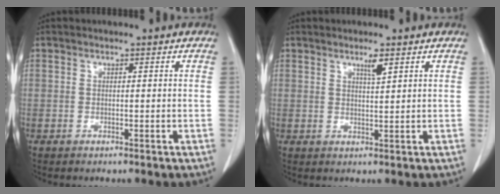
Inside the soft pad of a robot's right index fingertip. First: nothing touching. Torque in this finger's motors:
{"motor_torque": [0.21, 0.29, 0.03, 0.01]}